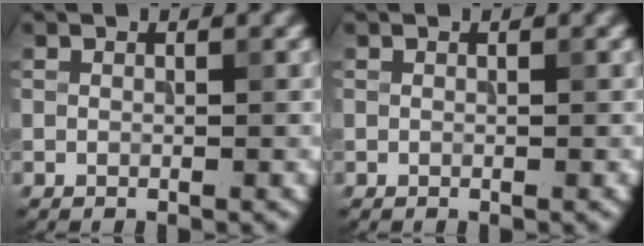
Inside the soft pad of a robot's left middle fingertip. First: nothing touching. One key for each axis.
{"total": 0.0}